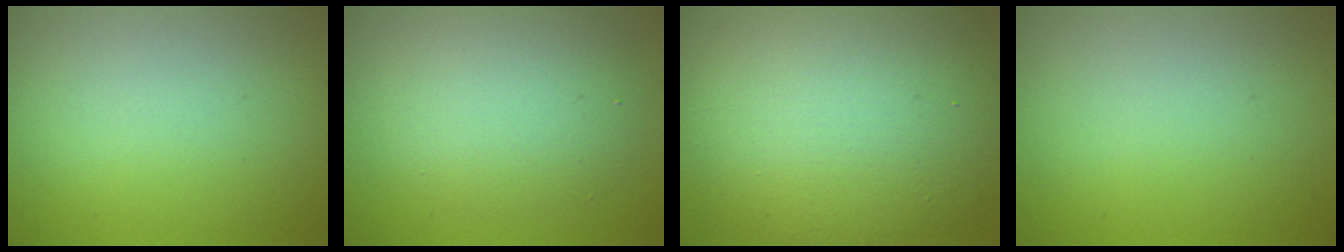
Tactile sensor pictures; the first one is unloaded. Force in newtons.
{"total": 5.1, "press": 5.1, "slide": 0.1}
{"total": 14.9, "press": 14.8, "slide": 0.7}
{"total": 0.0}